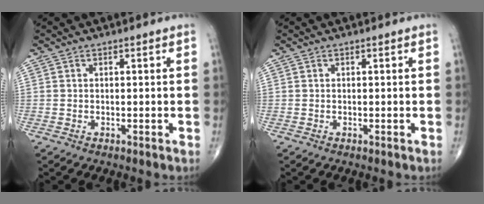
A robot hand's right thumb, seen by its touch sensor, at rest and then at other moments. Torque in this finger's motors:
{"motor_torque": [0.01, 0.00, -0.01, 0.01, 0.01]}